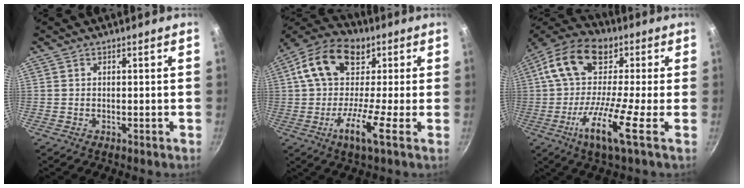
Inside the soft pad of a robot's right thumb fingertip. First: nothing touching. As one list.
[{"total": 15.5, "force": [1.3, 8.5, 12.9], "torque": [-0.209, 0.028, -0.003]}, {"total": 16.6, "force": [-1.4, 6.6, 15.1], "torque": [-0.271, 0.026, -0.058]}]